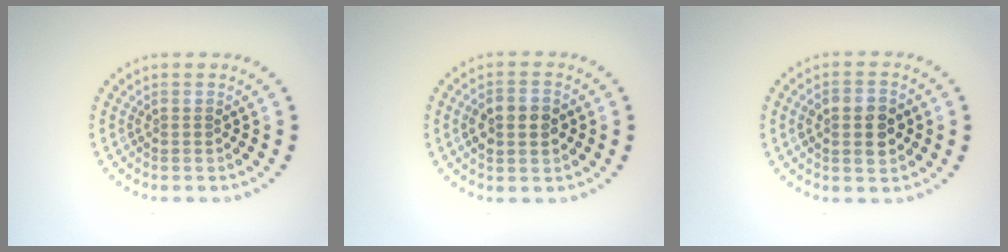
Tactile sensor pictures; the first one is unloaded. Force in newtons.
{"total": 3.7, "press": 3.6, "slide": 0.3}
{"total": 3.8, "press": 3.8, "slide": 0.1}